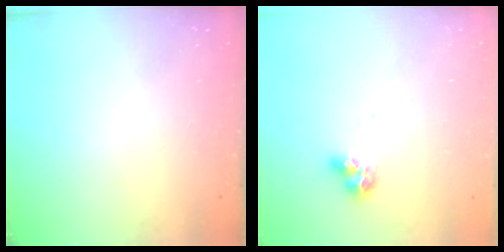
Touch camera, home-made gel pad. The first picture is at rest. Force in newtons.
{"total": 7.1, "press": 7.1, "slide": 0.7}